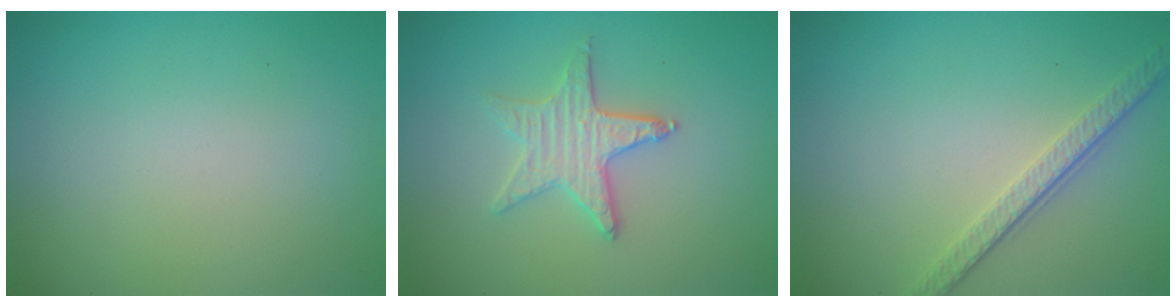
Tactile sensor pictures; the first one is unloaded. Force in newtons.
{"total": 2.9, "press": 2.8, "slide": 0.8}
{"total": 3.5, "press": 2.4, "slide": 2.5}